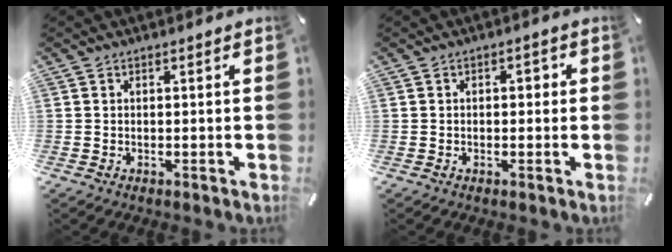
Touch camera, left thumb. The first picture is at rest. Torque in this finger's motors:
{"motor_torque": [0.18, 0.44, -0.01, -0.18, 0.04]}